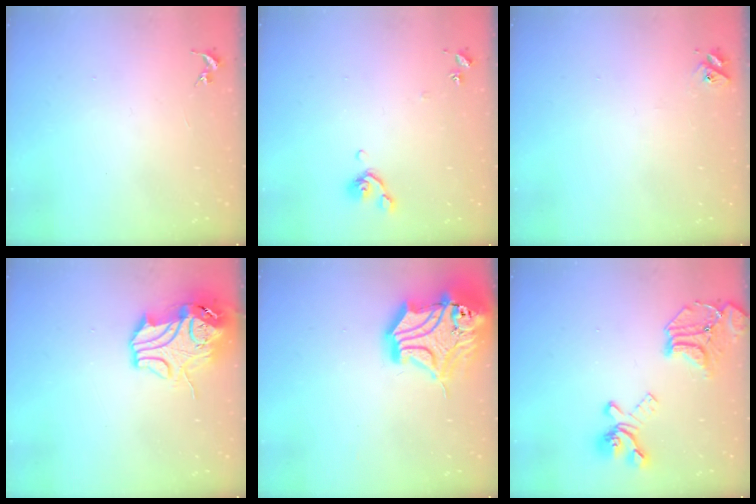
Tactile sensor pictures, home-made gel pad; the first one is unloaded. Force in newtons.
{"total": 7.0, "press": 6.8, "slide": 1.4}
{"total": 2.8, "press": 2.8, "slide": 0.3}
{"total": 13.7, "press": 13.5, "slide": 2.1}
{"total": 23.1, "press": 22.8, "slide": 3.6}
{"total": 19.2, "press": 19.1, "slide": 1.9}